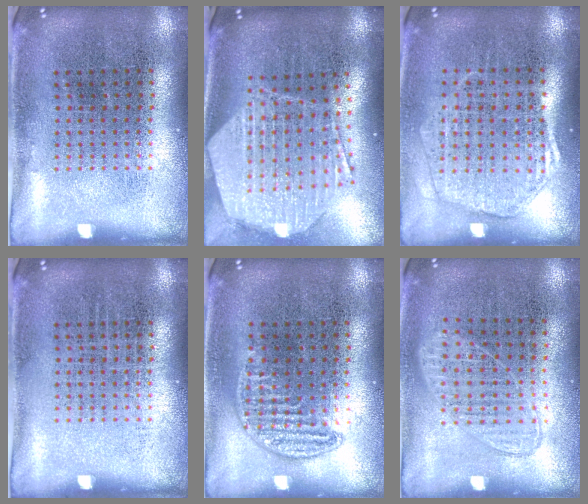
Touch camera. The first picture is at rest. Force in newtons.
{"total": 2.7, "press": 2.2, "slide": 1.6}
{"total": 1.7, "press": 1.6, "slide": 0.7}
{"total": 0.0}
{"total": 0.8, "press": 0.8, "slide": 0.3}
{"total": 0.9, "press": 0.9, "slide": 0.3}